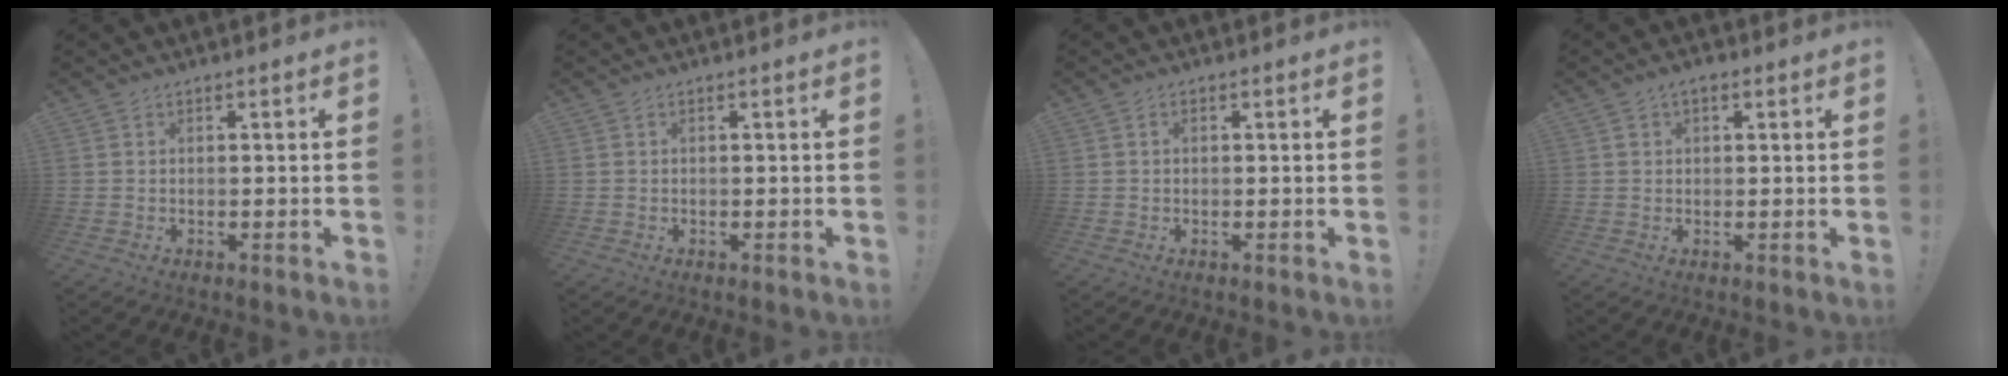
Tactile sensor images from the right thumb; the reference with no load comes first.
{"total": 0.0}
{"total": 0.7, "force": [0.0, 0.5, 0.5], "torque": [-0.017, 0.006, 0.002]}
{"total": 2.2, "force": [0.5, 1.5, 1.5], "torque": [-0.025, 0.006, 0.009]}